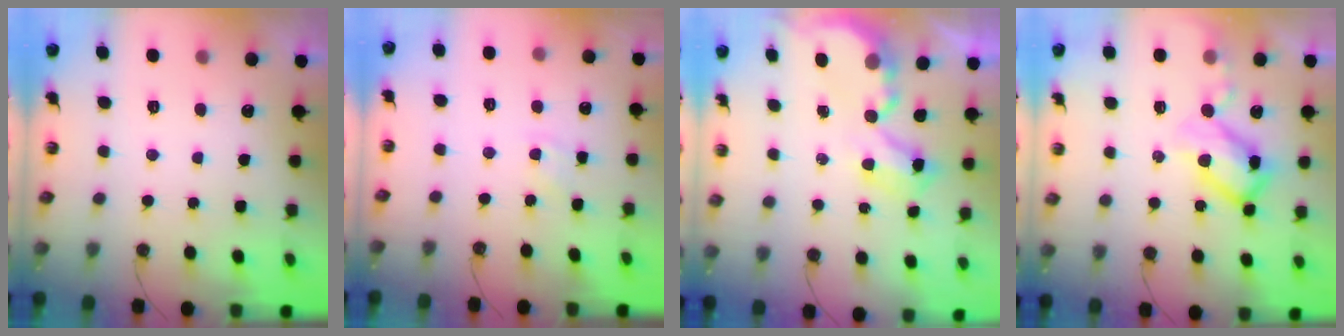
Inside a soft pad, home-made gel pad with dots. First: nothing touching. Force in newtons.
{"total": 3.9, "press": 3.8, "slide": 0.5}
{"total": 5.2, "press": 5.1, "slide": 0.4}
{"total": 12.3, "press": 12.1, "slide": 1.8}